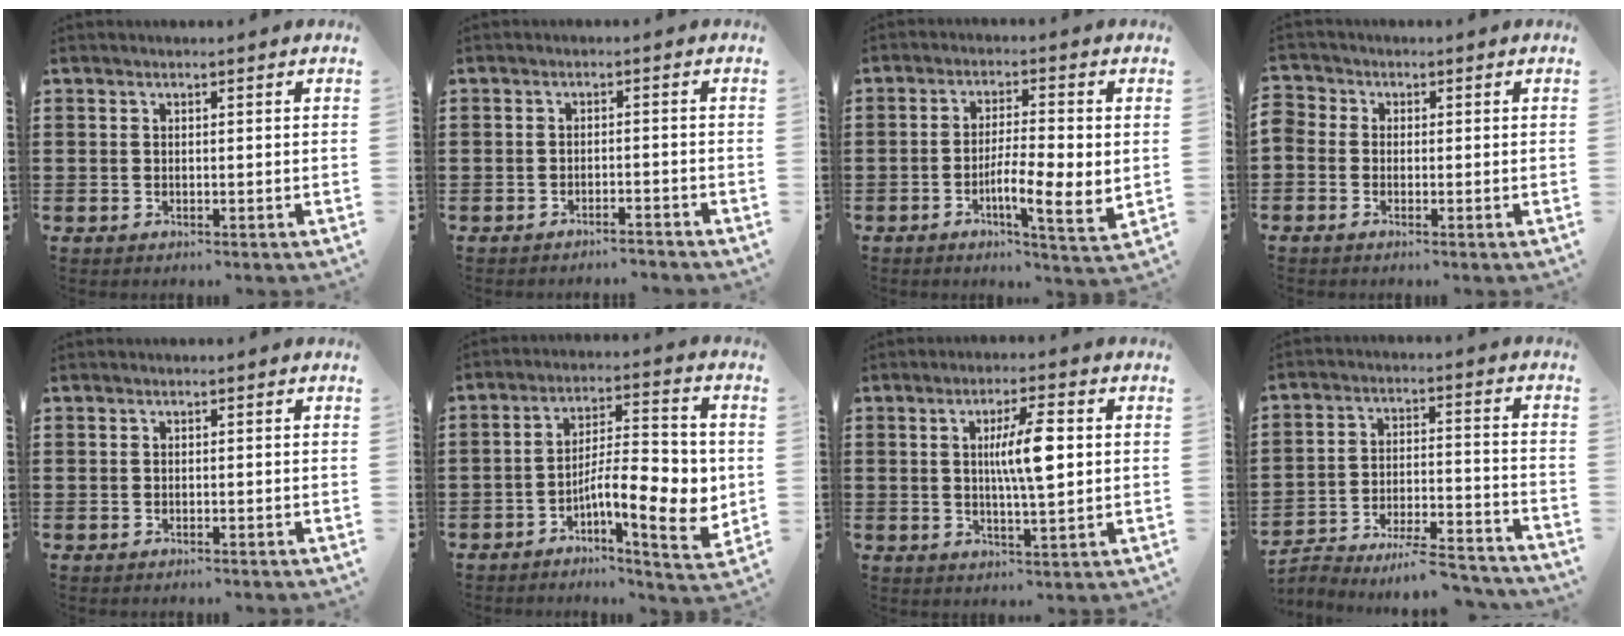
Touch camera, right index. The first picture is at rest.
{"total": 1.9, "force": [-1.9, -0.2, 0.3], "torque": [-0.008, 0.001, -0.039]}
{"total": 6.7, "force": [-1.2, 1.4, 6.4], "torque": [-0.109, -0.012, -0.024]}
{"total": 1.4, "force": [-0.8, 1.1, 0.3], "torque": [-0.010, 0.006, -0.018]}
{"total": 0.0}
{"total": 11.2, "force": [-2.5, 3.7, 10.3], "torque": [-0.157, -0.012, -0.045]}
{"total": 7.4, "force": [1.1, 1.4, 7.1], "torque": [-0.135, 0.006, 0.015]}
{"total": 6.2, "force": [-5.8, 0.5, 2.3], "torque": [-0.036, 0.004, -0.114]}